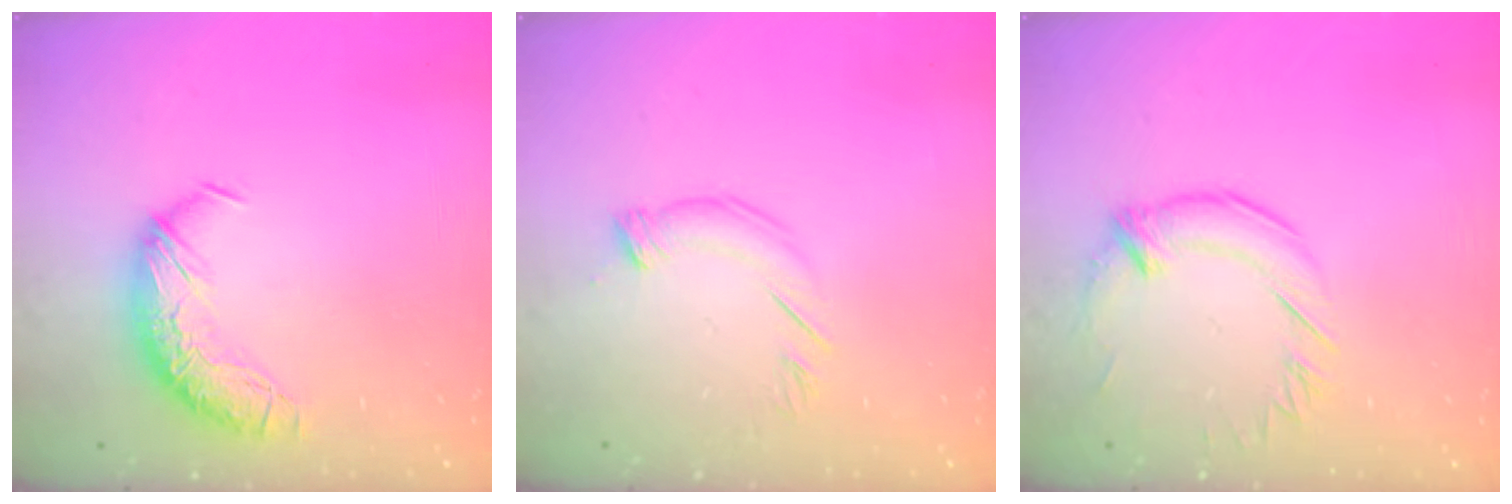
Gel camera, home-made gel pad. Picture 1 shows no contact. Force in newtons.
{"total": 4.7, "press": 4.7, "slide": 0.8}
{"total": 1.3, "press": 1.1, "slide": 0.7}